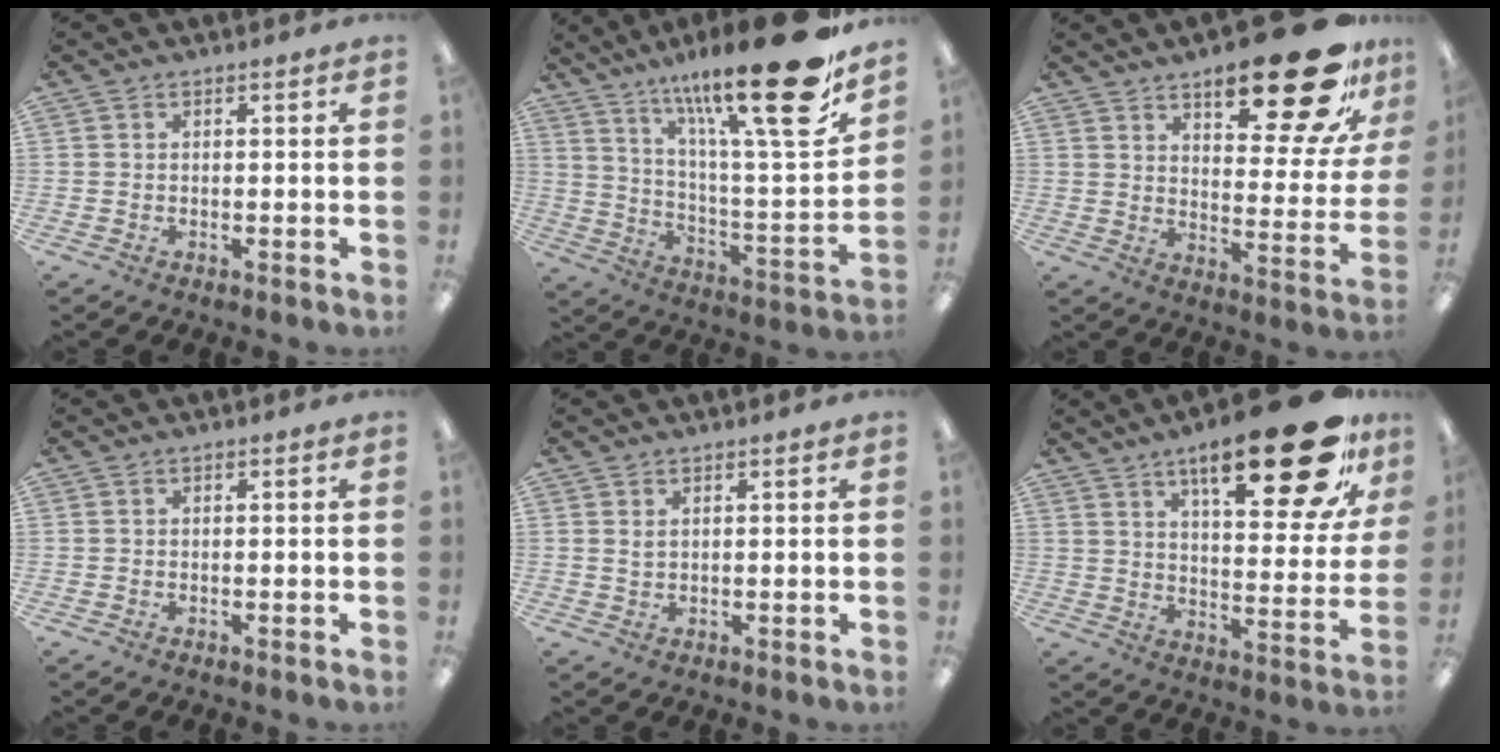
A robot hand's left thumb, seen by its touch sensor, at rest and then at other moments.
{"total": 25.3, "force": [17.4, 4.8, 17.7], "torque": [-0.272, -0.115, 0.276]}
{"total": 23.2, "force": [15.0, 8.0, 15.8], "torque": [-0.209, -0.096, 0.240]}
{"total": 0.0}
{"total": 1.5, "force": [1.0, 0.7, 0.9], "torque": [-0.020, 0.001, 0.018]}
{"total": 26.1, "force": [15.3, 8.2, 19.5], "torque": [-0.277, -0.088, 0.240]}